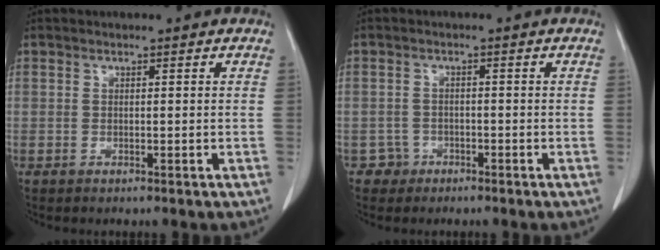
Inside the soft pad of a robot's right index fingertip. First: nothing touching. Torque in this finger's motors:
{"motor_torque": [-0.16, -0.07, -0.56, -0.15]}